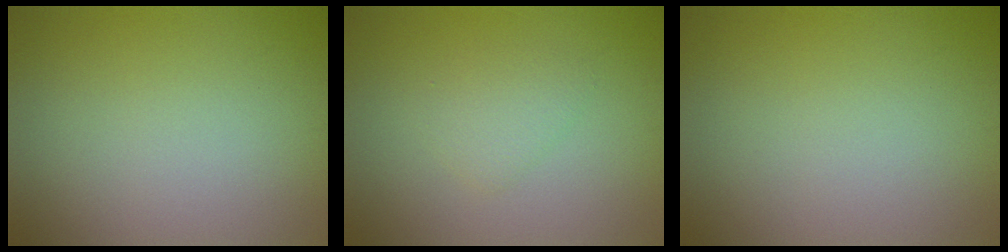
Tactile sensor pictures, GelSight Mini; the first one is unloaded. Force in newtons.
{"total": 1.5, "press": 1.5, "slide": 0.1}
{"total": 0.0}